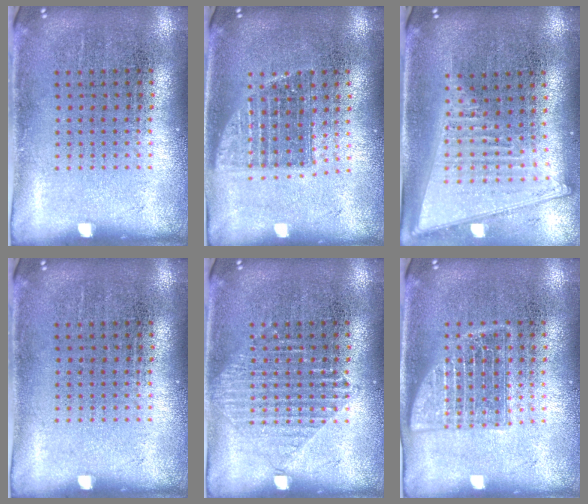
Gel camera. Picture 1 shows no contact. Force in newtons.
{"total": 1.3, "press": 1.1, "slide": 0.7}
{"total": 2.0, "press": 1.7, "slide": 1.0}
{"total": 0.0}
{"total": 1.5, "press": 1.5, "slide": 0.3}
{"total": 2.5, "press": 2.5, "slide": 0.3}